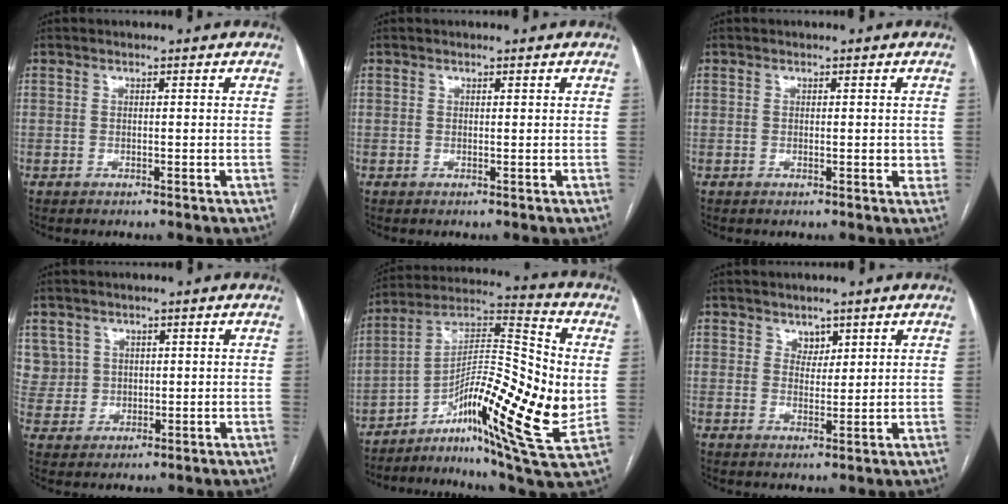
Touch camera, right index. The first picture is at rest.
{"total": 0.0}
{"total": 2.2, "force": [-0.1, 1.1, 1.9], "torque": [-0.022, -0.003, -0.001]}
{"total": 5.5, "force": [2.4, 5.0, -0.1], "torque": [0.007, 0.011, 0.055]}
{"total": 21.5, "force": [-3.5, 3.9, 20.9], "torque": [-0.354, 0.009, -0.059]}
{"total": 2.3, "force": [1.6, 1.5, 0.7], "torque": [-0.007, -0.001, 0.029]}